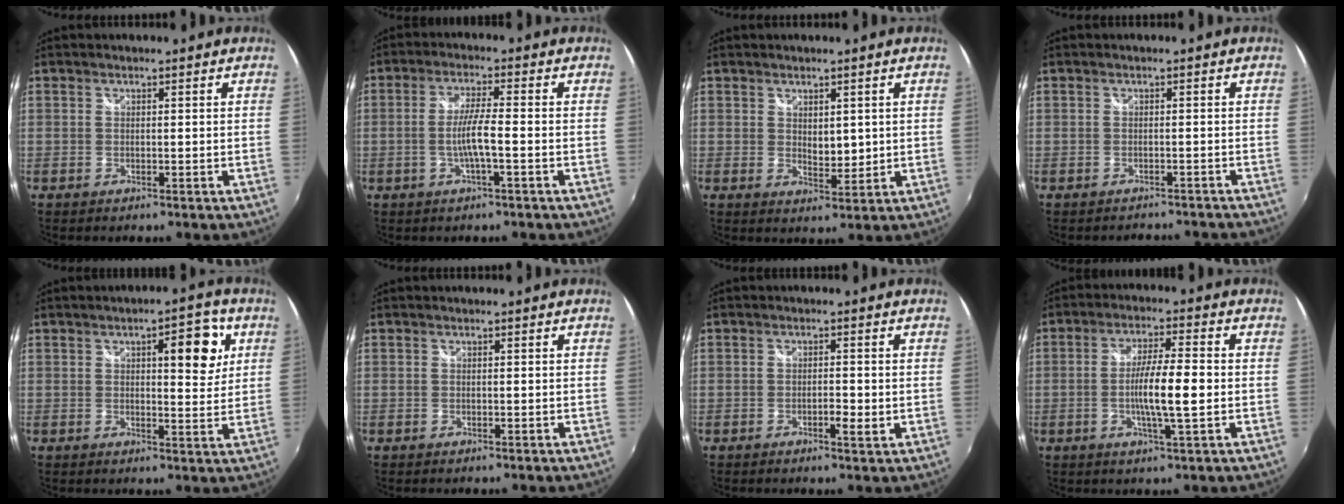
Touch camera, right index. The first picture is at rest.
{"total": 5.0, "force": [-1.6, -0.2, 4.7], "torque": [-0.092, 0.000, -0.030]}
{"total": 3.1, "force": [1.0, 1.9, 2.2], "torque": [-0.031, -0.002, 0.018]}
{"total": 5.6, "force": [-5.2, 1.5, 1.6], "torque": [-0.034, -0.010, -0.063]}
{"total": 8.2, "force": [3.0, 2.9, 7.0], "torque": [-0.085, 0.012, 0.040]}
{"total": 0.0}
{"total": 2.2, "force": [-0.7, 0.5, 2.0], "torque": [-0.035, -0.001, -0.012]}
{"total": 7.8, "force": [-1.3, 0.6, 7.7], "torque": [-0.137, -0.003, -0.025]}